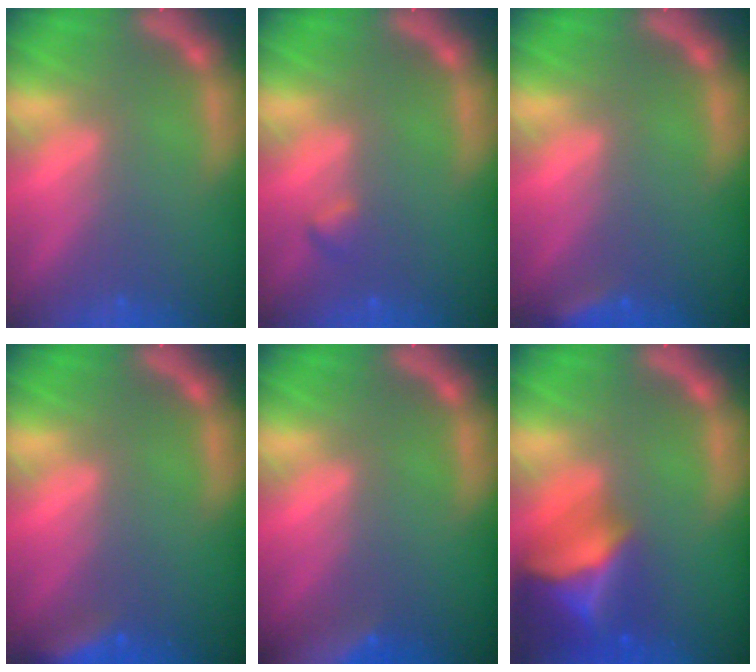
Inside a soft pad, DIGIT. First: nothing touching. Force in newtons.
{"total": 0.9}
{"total": 2.4}
{"total": 4.0}
{"total": 10.0}
{"total": 9.4}